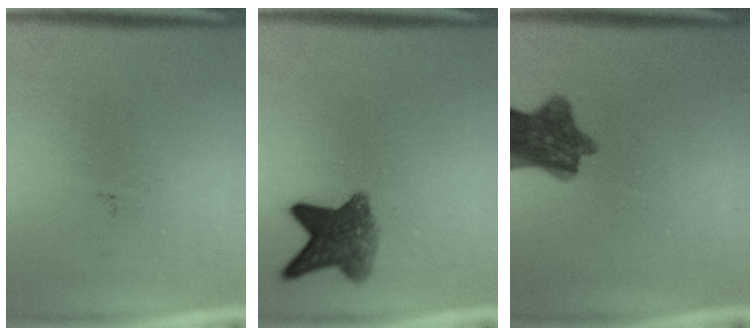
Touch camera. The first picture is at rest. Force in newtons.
{"total": 6.7}
{"total": 8.6}